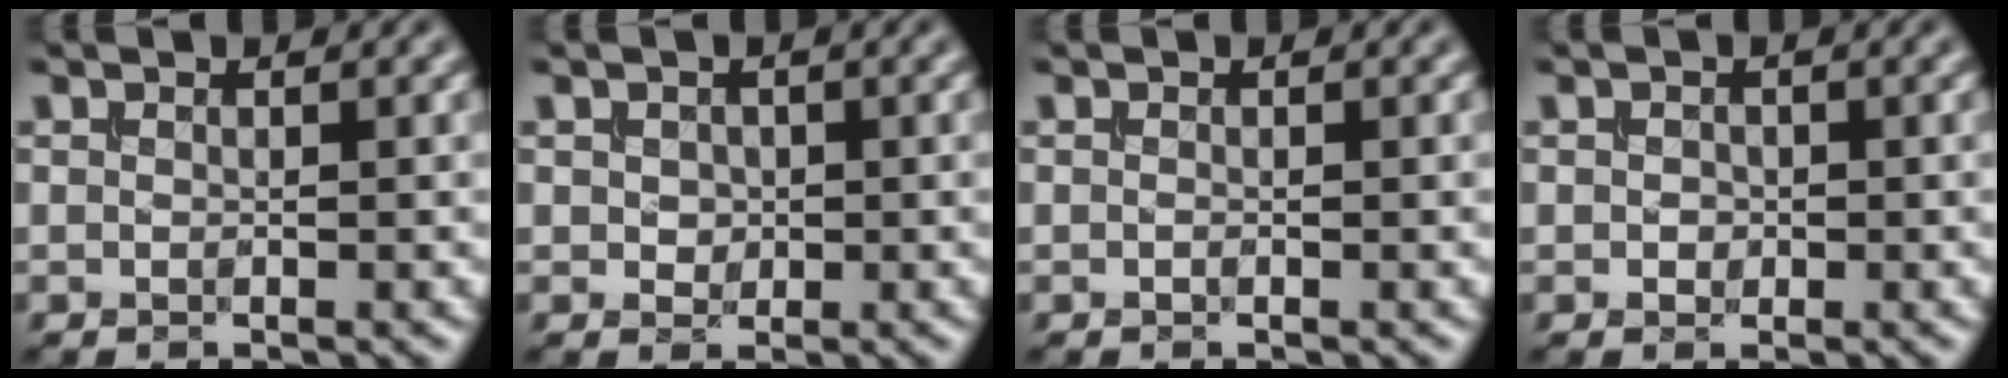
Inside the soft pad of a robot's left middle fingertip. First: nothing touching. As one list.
[{"total": 1.2, "force": [0.1, 1.0, 0.6], "torque": [-0.016, 0.001, 0.001]}, {"total": 0.0}, {"total": 0.7, "force": [-0.1, 0.7, 0.3], "torque": [-0.007, -0.001, -0.005]}]